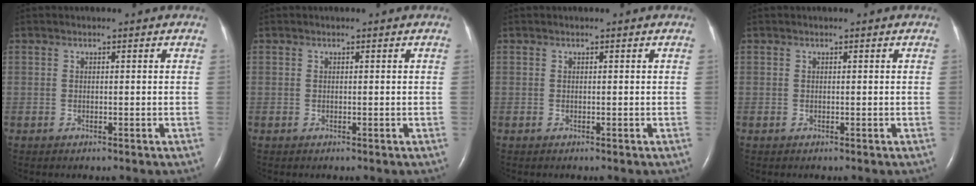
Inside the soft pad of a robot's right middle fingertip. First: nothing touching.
{"total": 0.0}
{"total": 0.0}
{"total": 0.0}